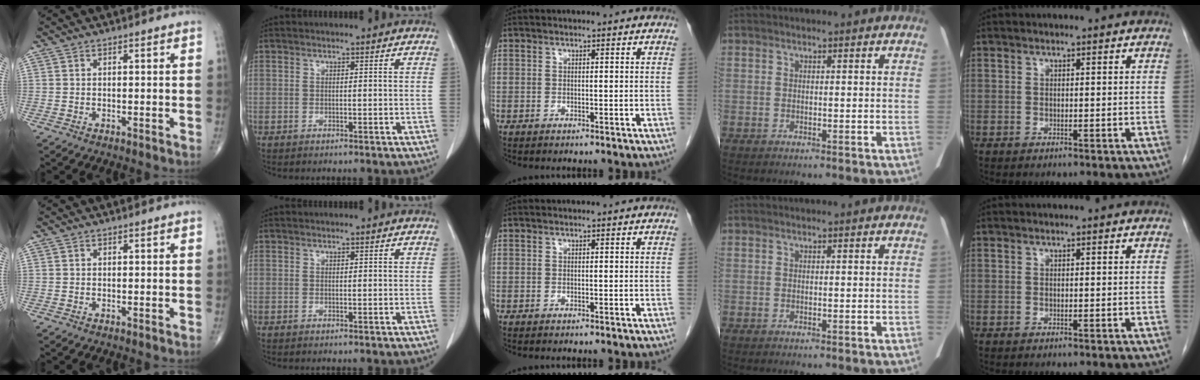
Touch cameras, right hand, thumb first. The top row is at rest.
{}